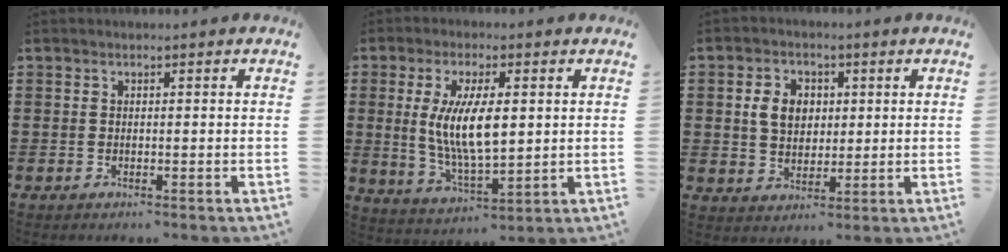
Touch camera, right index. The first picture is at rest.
{"total": 9.7, "force": [1.1, 3.5, 9.0], "torque": [-0.191, 0.000, 0.014]}
{"total": 5.5, "force": [1.0, 4.2, 3.4], "torque": [-0.087, 0.012, 0.013]}